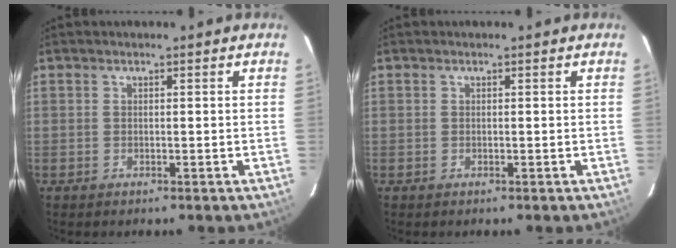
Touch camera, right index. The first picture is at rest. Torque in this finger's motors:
{"motor_torque": [0.00, 0.00, 0.00, 0.00]}